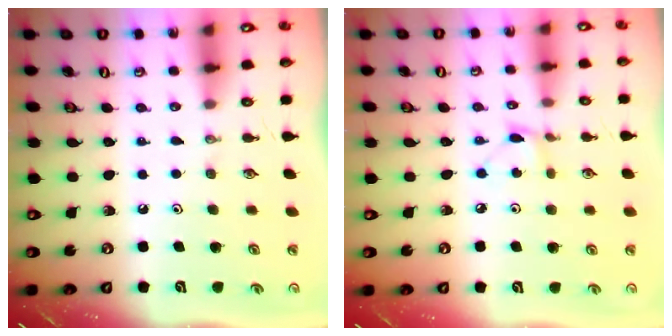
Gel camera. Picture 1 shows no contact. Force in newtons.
{"total": 3.8, "press": 3.8, "slide": 0.6}